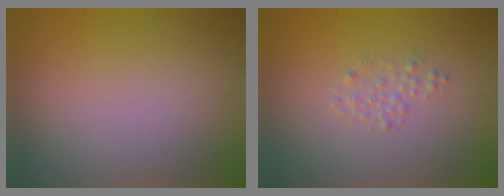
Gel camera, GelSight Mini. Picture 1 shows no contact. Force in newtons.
{"total": 1.1, "press": 1.1, "slide": 0.1}